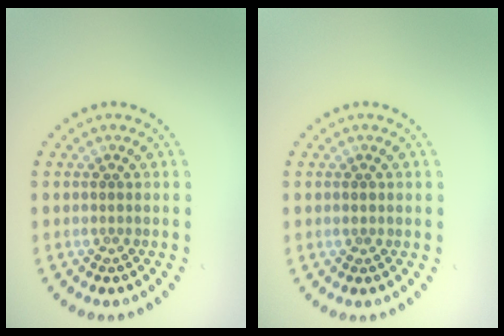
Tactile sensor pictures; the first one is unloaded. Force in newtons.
{"total": 0.6, "press": 0.6, "slide": 0.1}